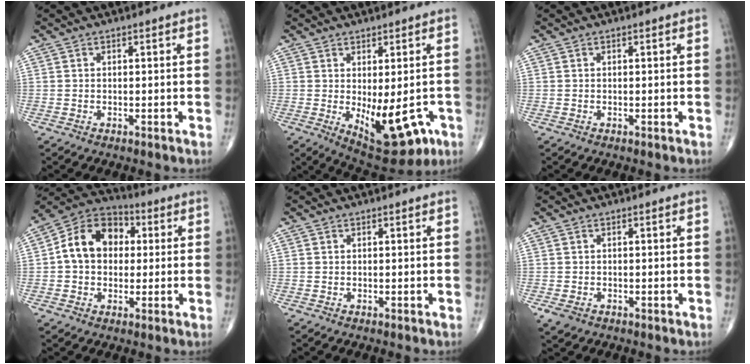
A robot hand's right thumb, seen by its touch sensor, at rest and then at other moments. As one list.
[{"total": 12.7, "force": [-3.2, 5.8, 10.9], "torque": [-0.133, -0.011, -0.027]}, {"total": 0.0}, {"total": 13.2, "force": [1.4, 10.1, 8.3], "torque": [-0.116, 0.028, 0.012]}, {"total": 0.0}, {"total": 2.2, "force": [-0.9, 1.6, 1.1], "torque": [-0.022, -0.003, -0.009]}]